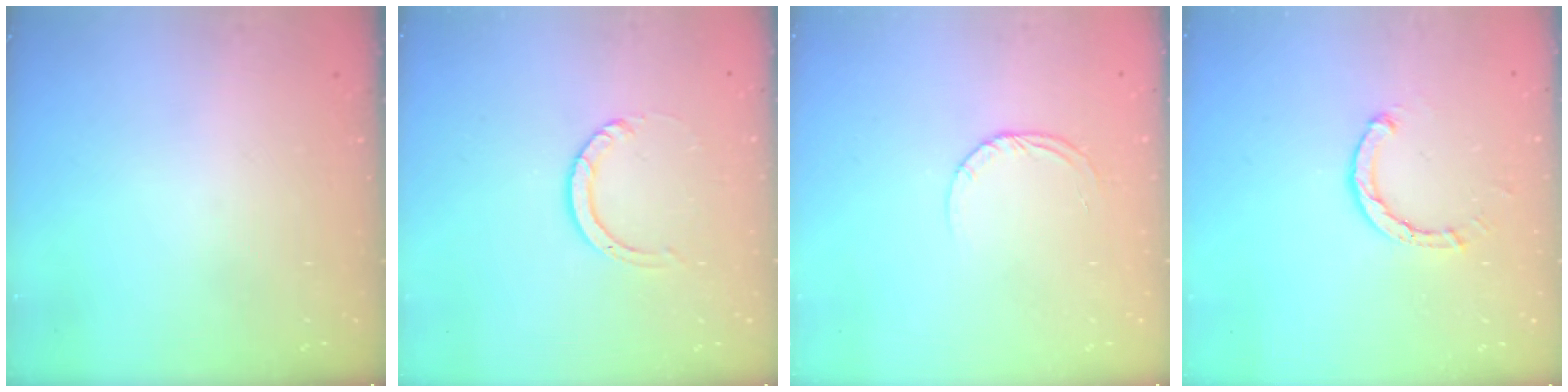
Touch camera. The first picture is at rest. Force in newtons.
{"total": 3.2, "press": 3.2, "slide": 0.3}
{"total": 3.2, "press": 3.2, "slide": 0.3}
{"total": 2.6, "press": 2.6, "slide": 0.3}